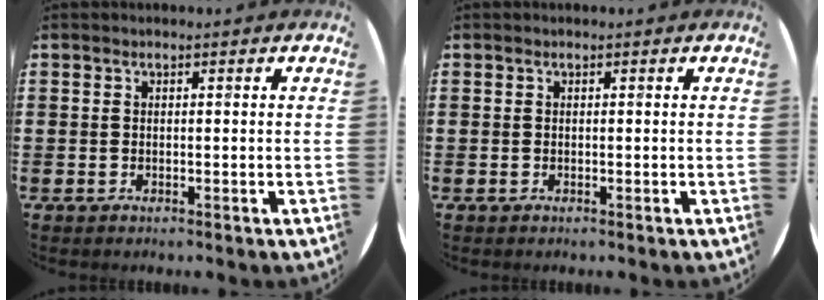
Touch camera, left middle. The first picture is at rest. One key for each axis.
{"total": 0.0}